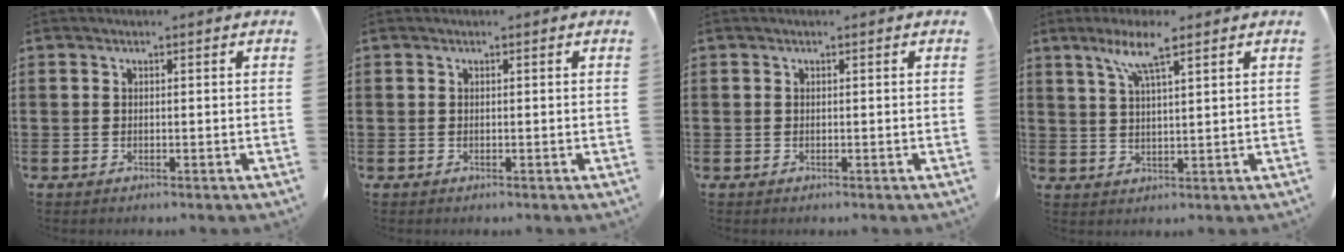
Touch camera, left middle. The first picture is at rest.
{"total": 0.0}
{"total": 0.0}
{"total": 6.3, "force": [4.1, 0.7, 4.7], "torque": [-0.103, 0.001, 0.070]}